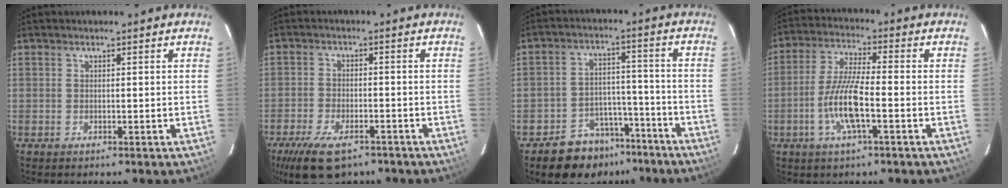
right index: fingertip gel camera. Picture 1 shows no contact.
{"total": 11.4, "force": [-7.7, 5.1, 6.6], "torque": [-0.150, -0.019, -0.131]}
{"total": 11.5, "force": [-8.3, 7.2, 3.4], "torque": [-0.072, 0.031, -0.108]}
{"total": 9.2, "force": [-3.1, 1.4, 8.5], "torque": [-0.177, 0.000, -0.064]}